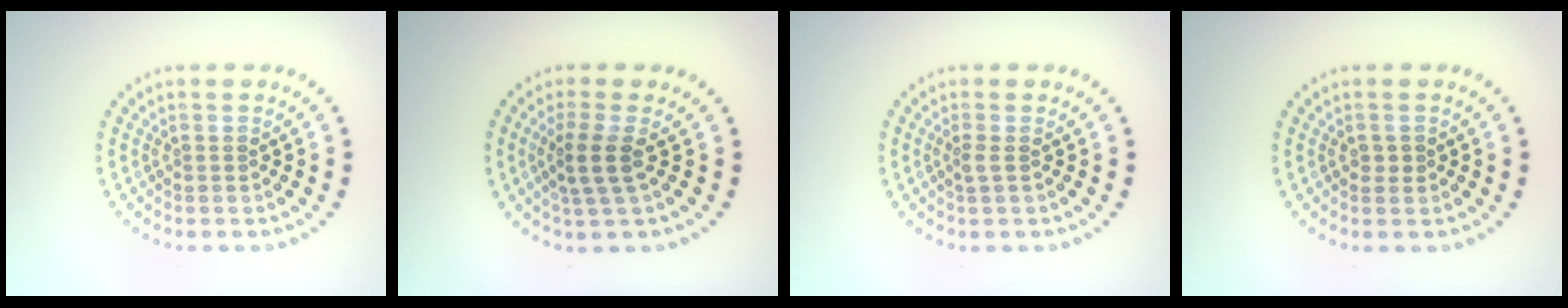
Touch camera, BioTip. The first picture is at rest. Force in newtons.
{"total": 2.6, "press": 2.0, "slide": 1.7}
{"total": 1.0, "press": 0.8, "slide": 0.6}
{"total": 1.0, "press": 1.0, "slide": 0.1}